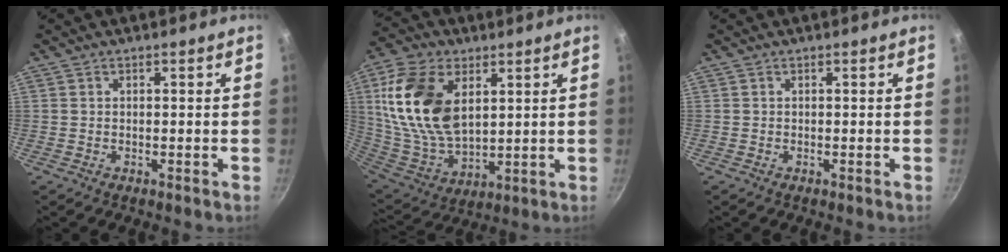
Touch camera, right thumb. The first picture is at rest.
{"total": 20.5, "force": [5.8, 12.3, 15.4], "torque": [-0.287, -0.022, 0.122]}
{"total": 0.0}